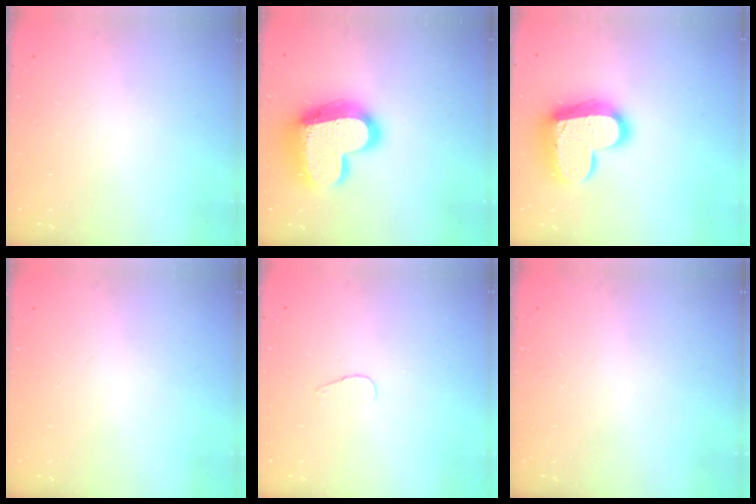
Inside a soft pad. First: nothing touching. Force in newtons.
{"total": 18.9, "press": 18.8, "slide": 1.5}
{"total": 16.8, "press": 16.7, "slide": 1.4}
{"total": 0.0}
{"total": 3.1, "press": 3.1, "slide": 0.4}
{"total": 0.0}